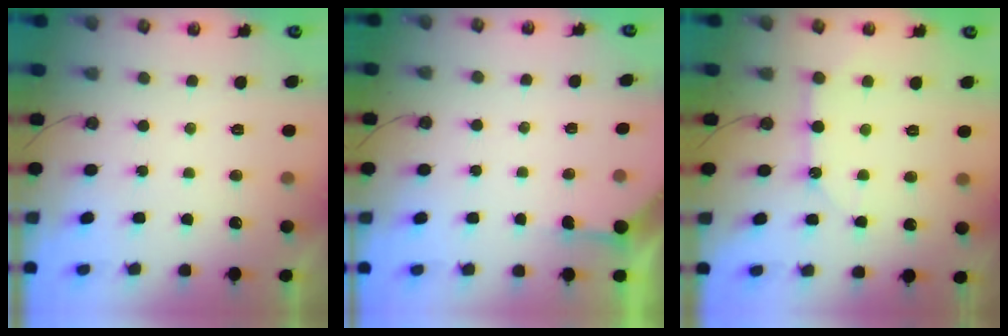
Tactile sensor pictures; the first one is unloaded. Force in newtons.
{"total": 2.8, "press": 2.8, "slide": 0.4}
{"total": 8.0, "press": 8.0, "slide": 0.4}